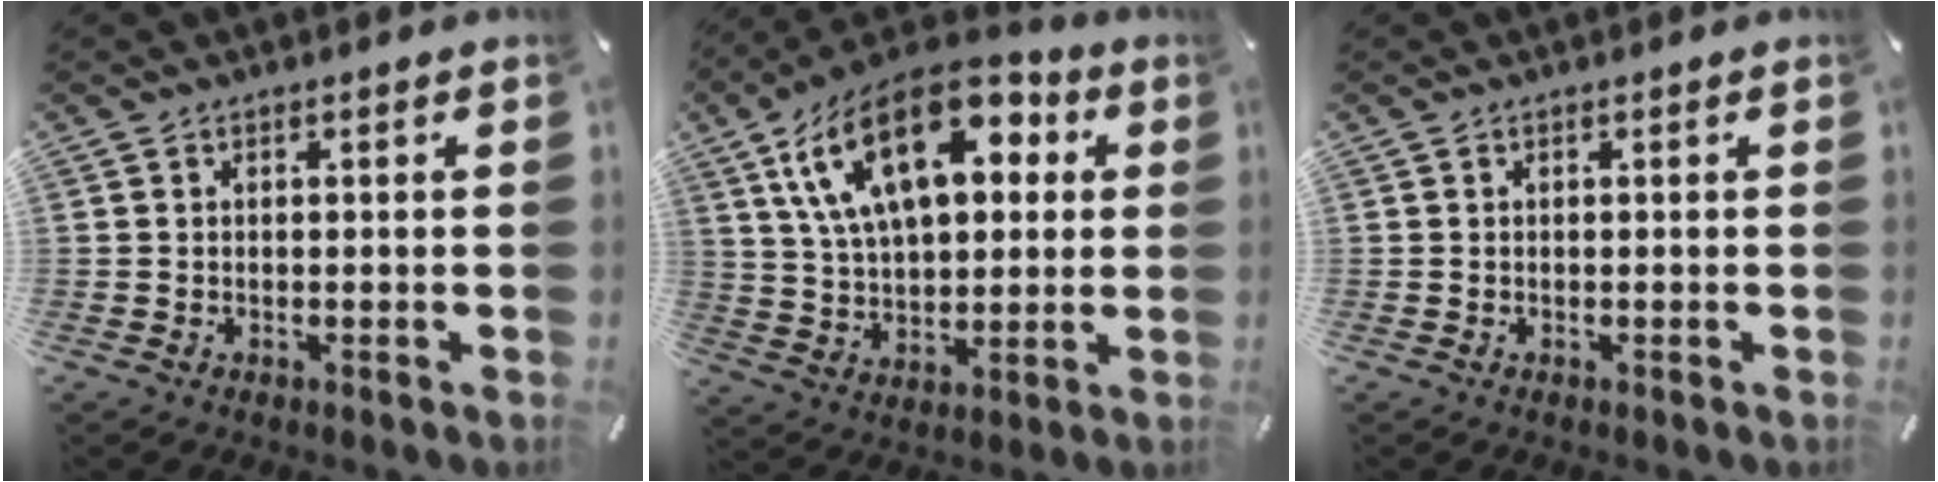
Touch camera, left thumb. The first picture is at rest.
{"total": 21.6, "force": [9.1, 11.9, 15.6], "torque": [-0.302, -0.029, 0.151]}
{"total": 0.0}